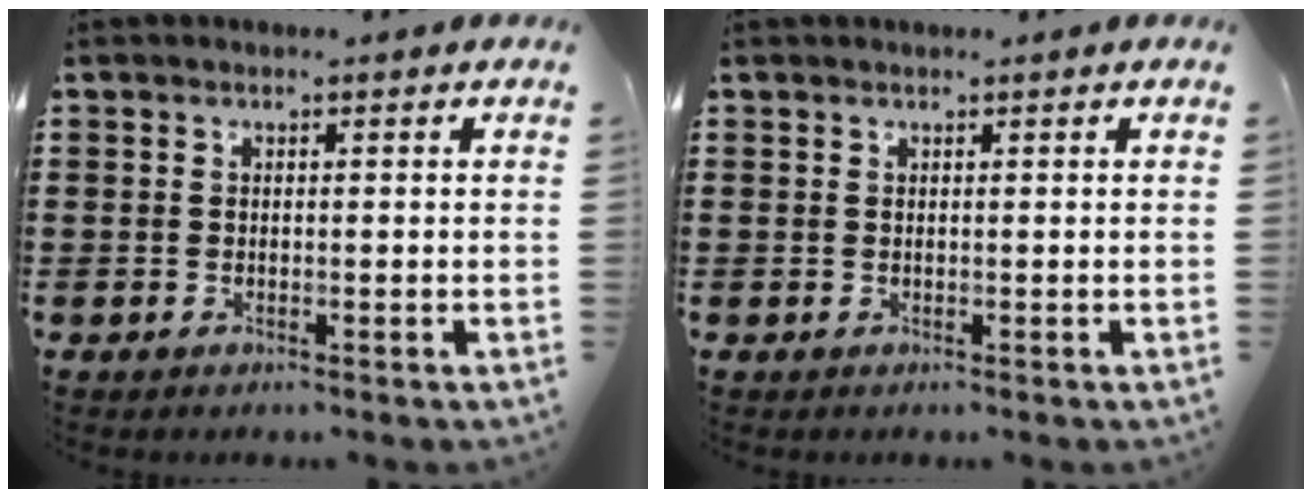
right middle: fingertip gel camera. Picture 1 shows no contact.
{"total": 0.0}